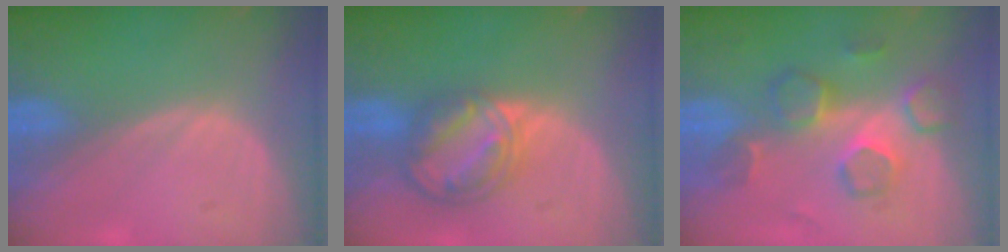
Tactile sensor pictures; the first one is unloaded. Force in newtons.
{"total": 8.2, "press": 7.0, "slide": 4.3}
{"total": 8.8, "press": 7.6, "slide": 4.4}